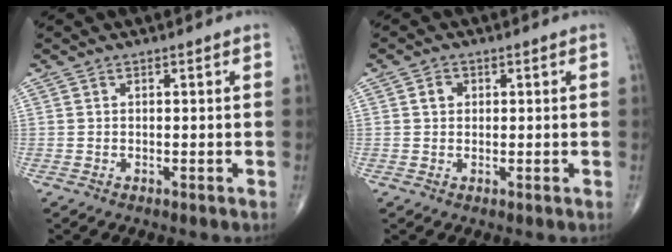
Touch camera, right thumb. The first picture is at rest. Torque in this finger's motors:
{"motor_torque": [-0.38, 0.22, 0.28, -0.01, -0.01]}